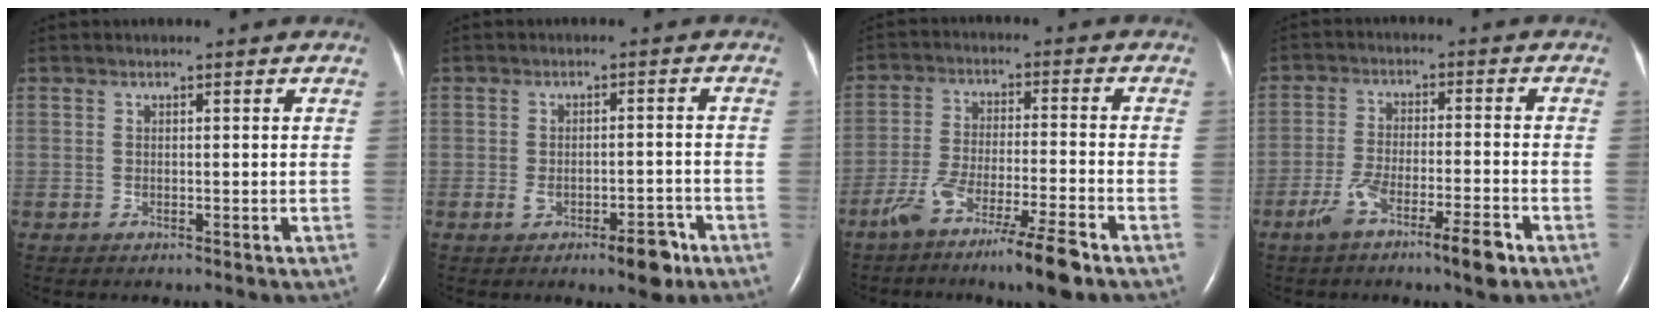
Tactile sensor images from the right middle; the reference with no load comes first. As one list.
[{"total": 5.4, "force": [-3.0, 1.8, 4.2], "torque": [-0.057, 0.003, -0.038]}, {"total": 10.4, "force": [-7.0, 0.1, 7.7], "torque": [-0.145, -0.020, -0.126]}, {"total": 8.2, "force": [-5.0, 0.7, 6.4], "torque": [-0.120, -0.010, -0.087]}]